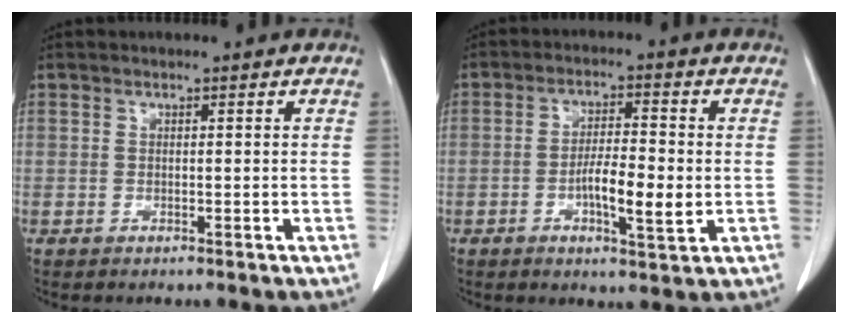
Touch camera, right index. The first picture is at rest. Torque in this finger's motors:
{"motor_torque": [1.19, -0.47, 0.60, 0.09]}